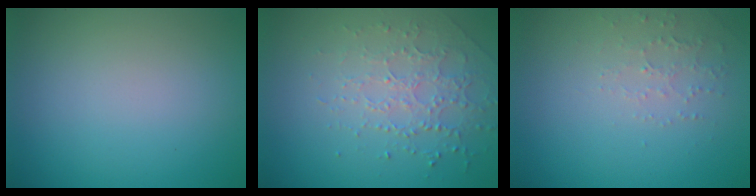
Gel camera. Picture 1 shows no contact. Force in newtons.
{"total": 2.1, "press": 1.9, "slide": 0.9}
{"total": 1.5, "press": 1.5, "slide": 0.5}